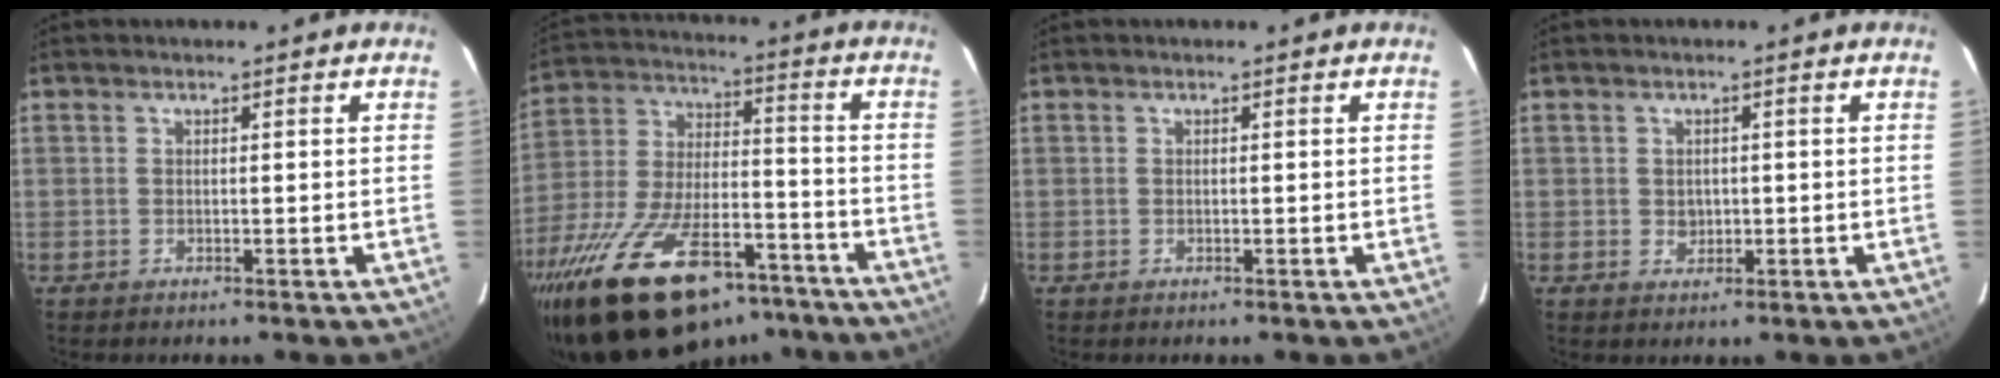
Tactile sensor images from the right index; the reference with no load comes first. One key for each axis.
{"total": 30.4, "fx": -20.8, "fy": 12.9, "fz": 18.1, "tx": -0.353, "ty": -0.020, "tz": -0.316}
{"total": 0.0}
{"total": 2.1, "fx": 0.0, "fy": 1.9, "fz": 0.8, "tx": -0.012, "ty": 0.004, "tz": 0.002}